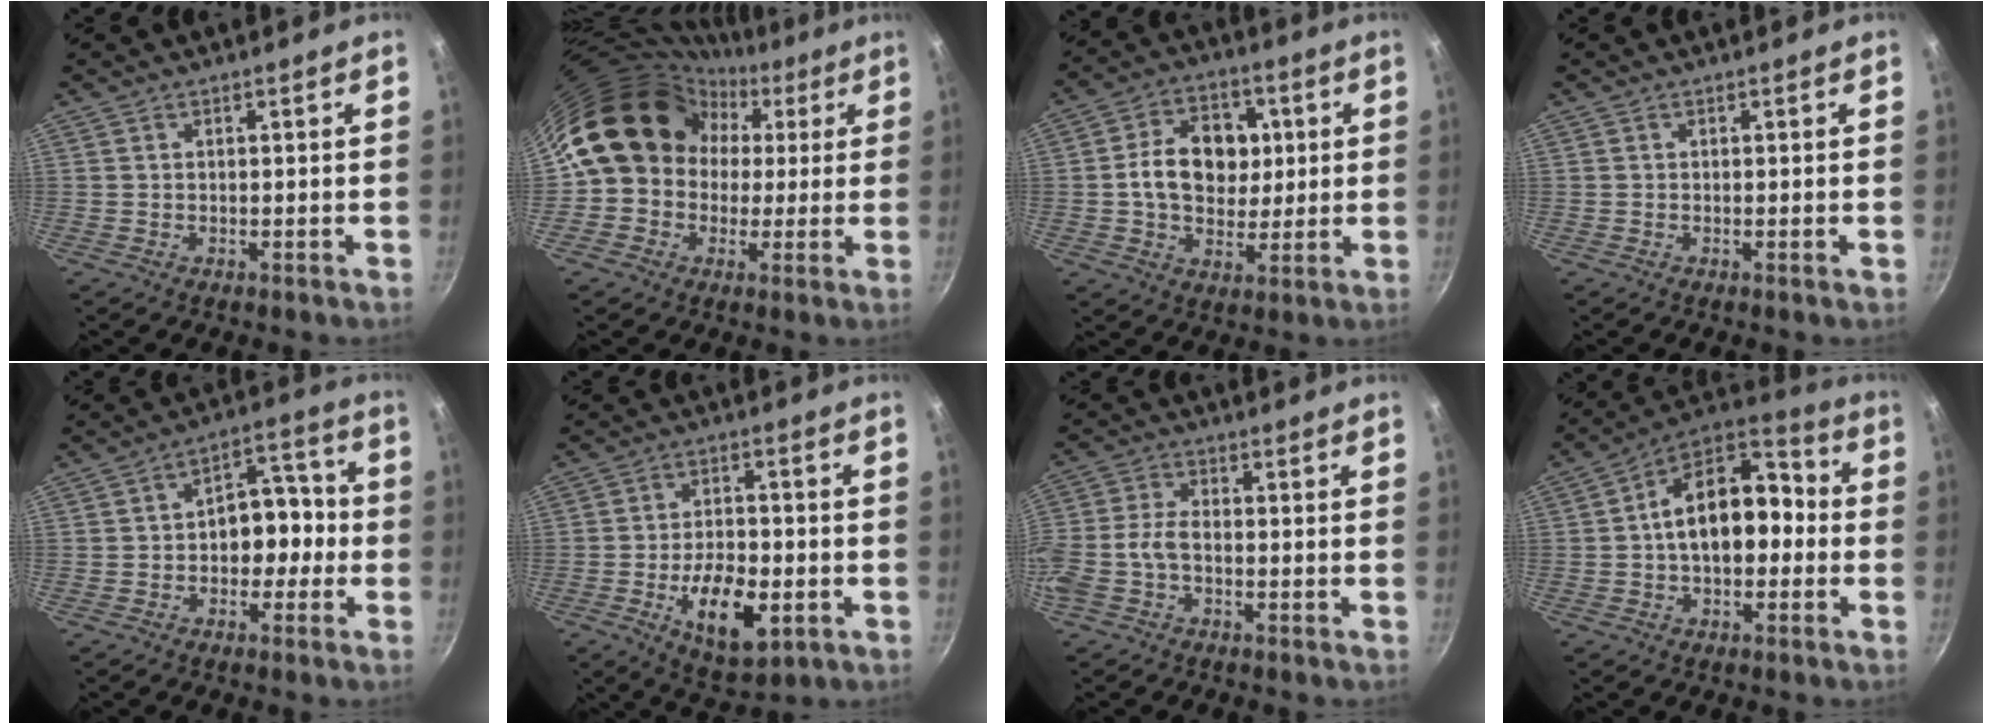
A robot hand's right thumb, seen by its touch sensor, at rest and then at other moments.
{"total": 16.1, "force": [1.6, 14.2, 7.4], "torque": [-0.083, 0.048, 0.013]}
{"total": 13.5, "force": [1.4, 10.2, 8.7], "torque": [-0.106, 0.009, 0.014]}
{"total": 0.0}
{"total": 9.1, "force": [-1.7, 6.5, 6.1], "torque": [-0.023, 0.049, -0.033]}
{"total": 12.9, "force": [-4.0, 6.4, 10.5], "torque": [-0.151, 0.011, -0.057]}
{"total": 6.3, "force": [-2.4, 3.2, 4.9], "torque": [-0.117, 0.023, -0.061]}
{"total": 16.1, "force": [-0.8, 10.5, 12.2], "torque": [-0.151, 0.055, -0.029]}